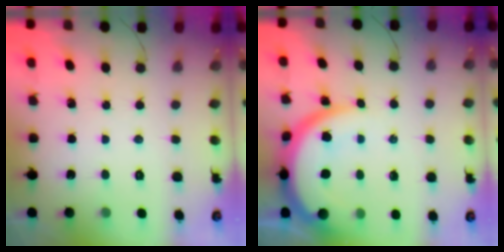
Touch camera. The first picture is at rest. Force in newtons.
{"total": 12.5, "press": 12.5, "slide": 1.0}